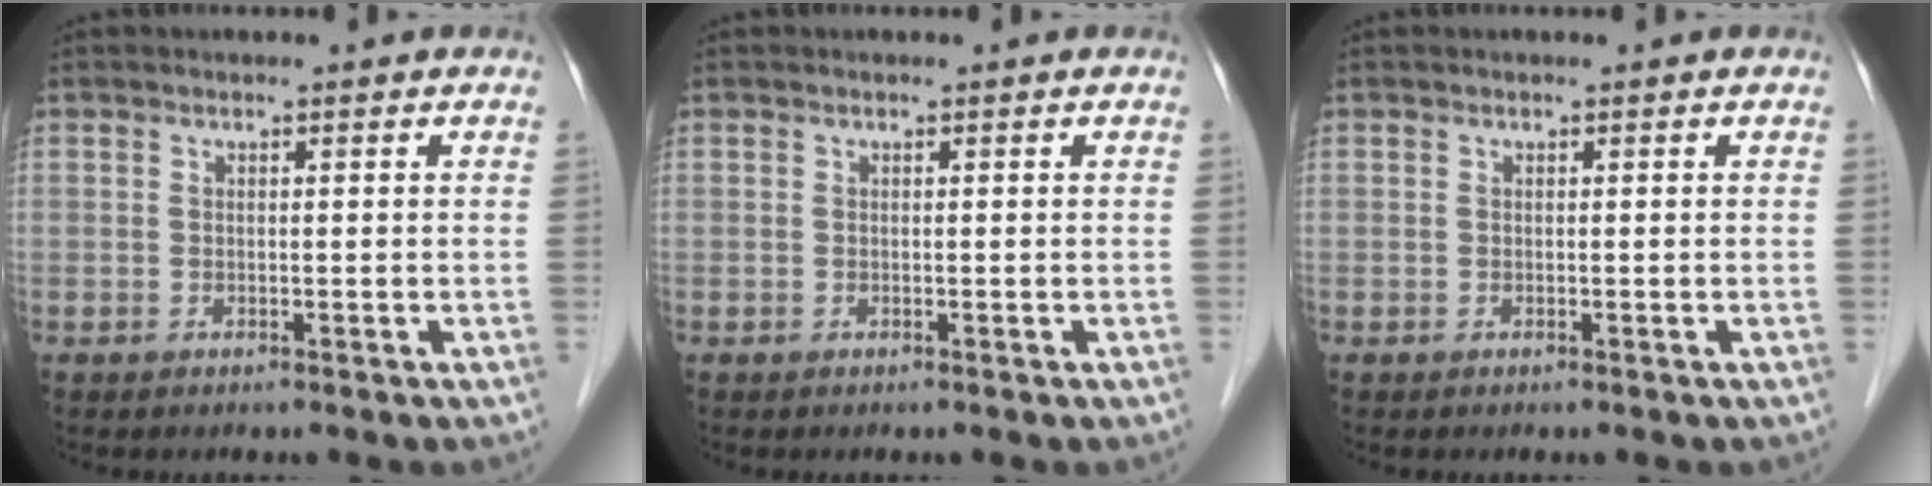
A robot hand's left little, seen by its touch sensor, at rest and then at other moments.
{"total": 0.0}
{"total": 0.0}